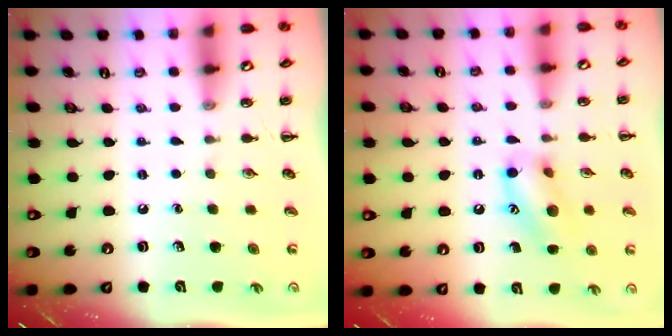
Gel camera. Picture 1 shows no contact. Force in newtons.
{"total": 12.9, "press": 12.8, "slide": 1.6}